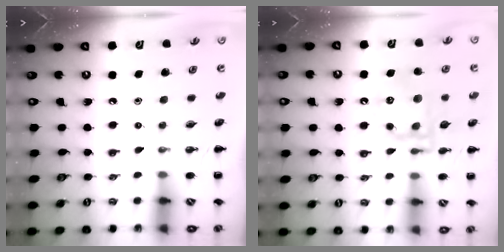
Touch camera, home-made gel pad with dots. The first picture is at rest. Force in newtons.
{"total": 15.0, "press": 14.8, "slide": 2.7}